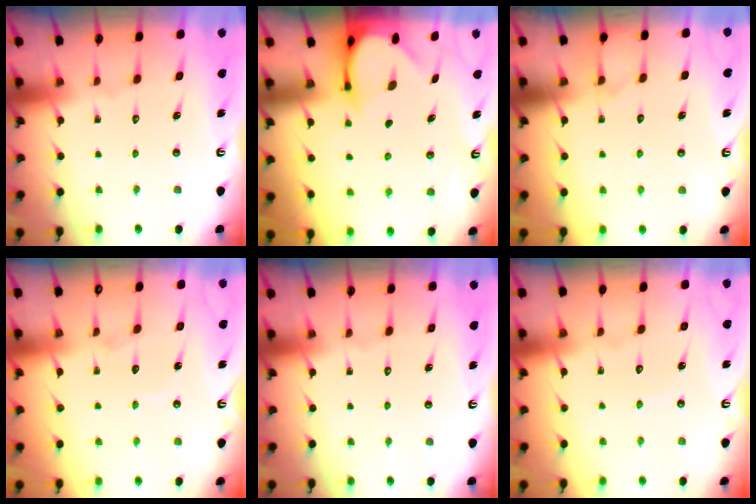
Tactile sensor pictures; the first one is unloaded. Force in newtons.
{"total": 3.3, "press": 3.3, "slide": 0.3}
{"total": 4.3, "press": 4.2, "slide": 0.5}
{"total": 3.8, "press": 3.8, "slide": 0.3}
{"total": 0.0}
{"total": 2.8, "press": 2.8, "slide": 0.3}